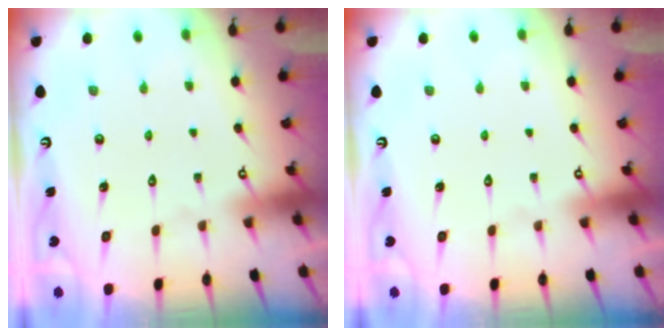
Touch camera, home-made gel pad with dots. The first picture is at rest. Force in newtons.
{"total": 0.0}